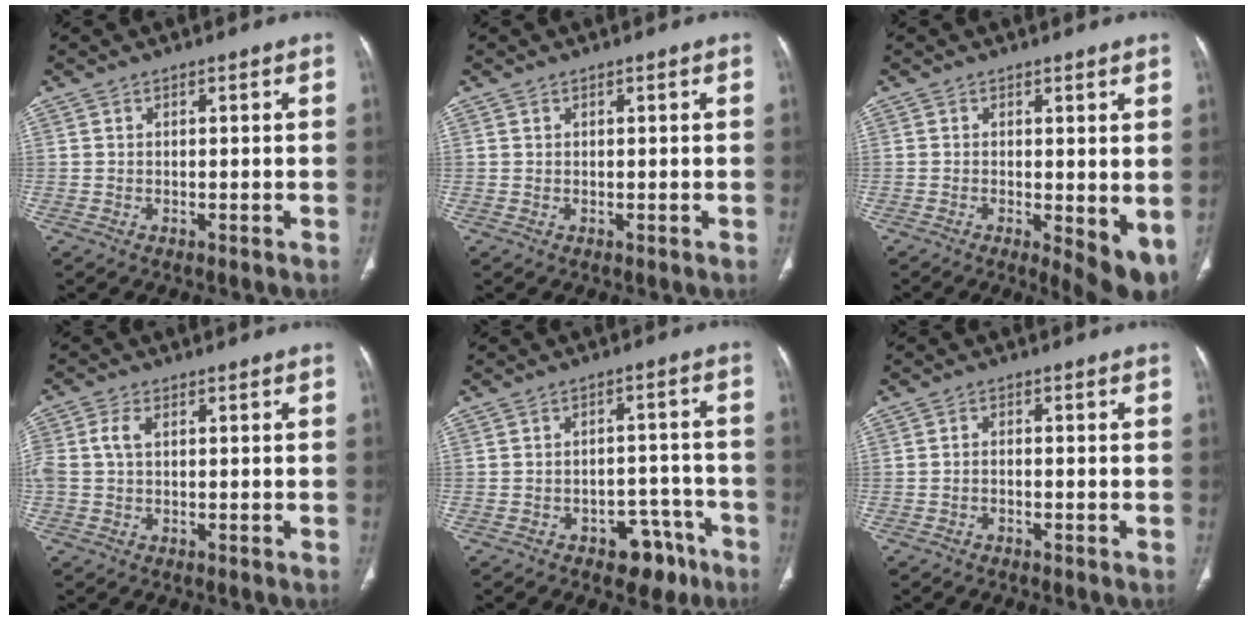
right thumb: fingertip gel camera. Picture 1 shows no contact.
{"total": 0.0}
{"total": 7.1, "force": [-0.6, 2.6, 6.6], "torque": [-0.086, -0.019, -0.005]}
{"total": 4.0, "force": [0.6, 2.4, 3.1], "torque": [-0.094, 0.014, 0.010]}
{"total": 7.8, "force": [-4.9, 4.9, 3.6], "torque": [-0.016, 0.049, -0.062]}
{"total": 1.1, "force": [-0.7, 0.6, 0.7], "torque": [-0.011, 0.009, -0.013]}